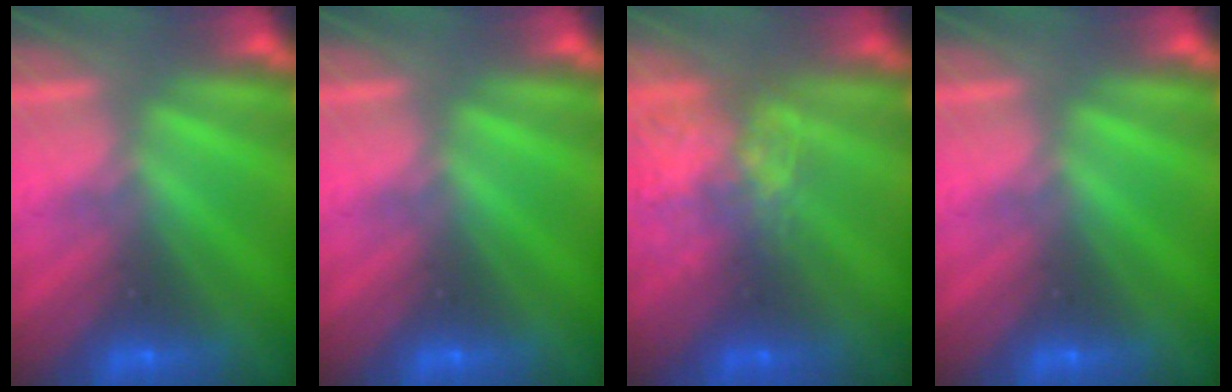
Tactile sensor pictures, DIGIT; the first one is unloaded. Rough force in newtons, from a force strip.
{"total": 0.0}
{"total": 7.3}
{"total": 0.0}